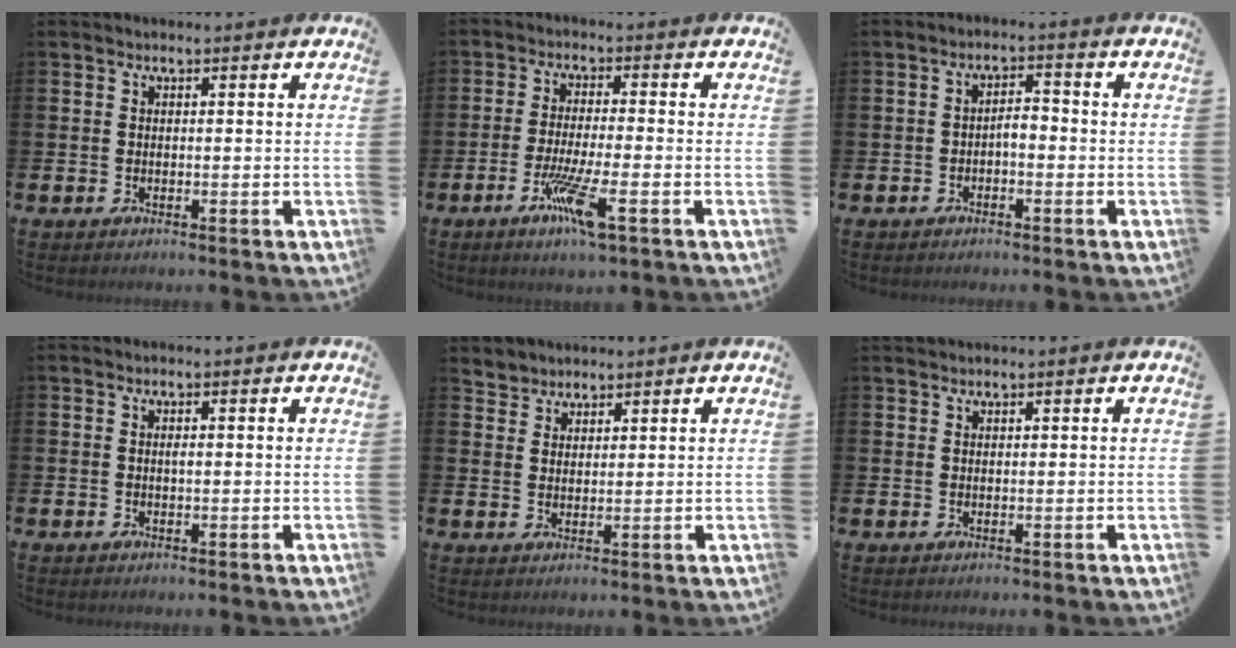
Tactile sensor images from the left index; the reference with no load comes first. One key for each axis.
{"total": 6.4, "fx": -3.1, "fy": 0.8, "fz": 5.5, "tx": -0.116, "ty": -0.014, "tz": -0.055}
{"total": 2.1, "fx": -1.2, "fy": 1.0, "fz": 1.4, "tx": -0.030, "ty": 0.010, "tz": -0.026}
{"total": 0.5, "fx": 0.1, "fy": 0.2, "fz": 0.5, "tx": -0.015, "ty": 0.000, "tz": 0.003}
{"total": 2.9, "fx": 2.7, "fy": 0.7, "fz": -0.7, "tx": 0.014, "ty": -0.012, "tz": 0.051}
{"total": 0.9, "fx": 0.9, "fy": 0.1, "fz": -0.1, "tx": 0.008, "ty": -0.003, "tz": 0.015}